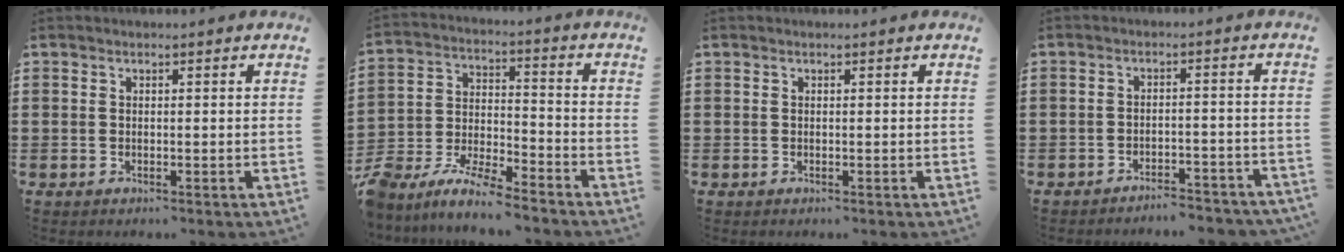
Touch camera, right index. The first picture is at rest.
{"total": 6.2, "force": [-6.0, 0.5, 1.4], "torque": [-0.047, -0.010, -0.123]}
{"total": 0.0}
{"total": 3.2, "force": [-3.2, 0.1, 0.5], "torque": [-0.014, 0.000, -0.067]}